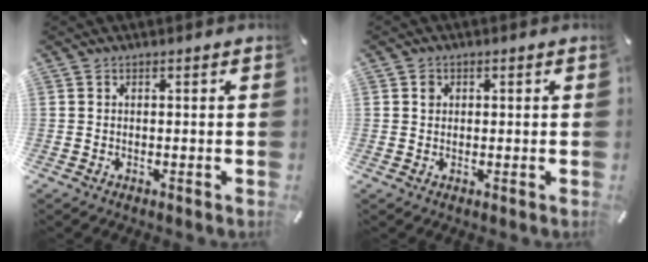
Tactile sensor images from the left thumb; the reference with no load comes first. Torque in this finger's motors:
{"motor_torque": [0.09, 0.28, 0.15, -0.35, 0.00]}